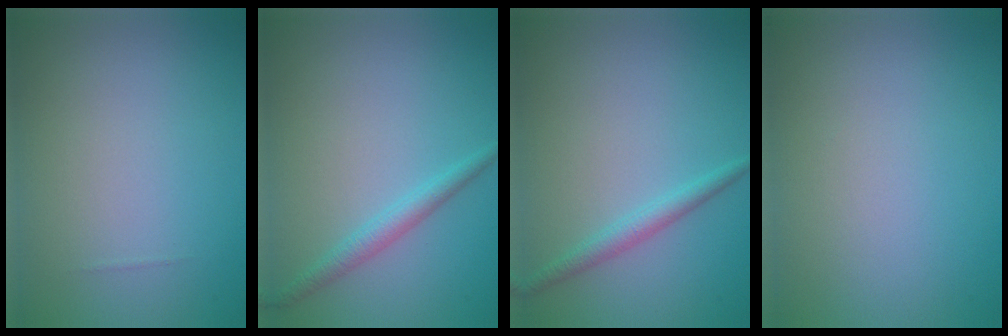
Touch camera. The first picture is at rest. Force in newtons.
{"total": 1.9, "press": 1.9, "slide": 0.1}
{"total": 1.8, "press": 1.8, "slide": 0.0}
{"total": 0.0}